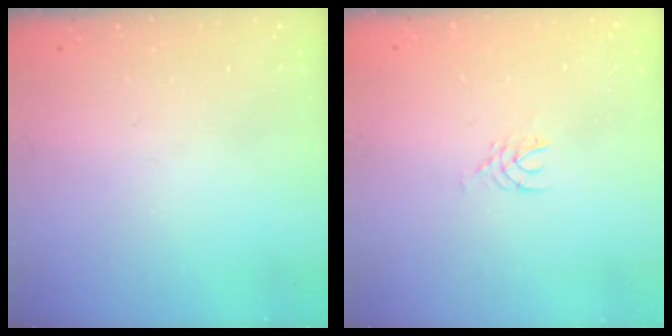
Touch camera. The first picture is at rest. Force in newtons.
{"total": 2.5, "press": 2.5, "slide": 0.2}